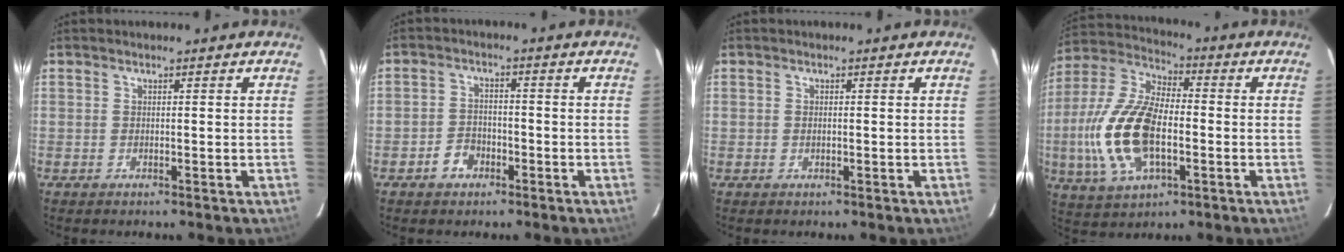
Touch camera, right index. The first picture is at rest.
{"total": 4.1, "force": [-2.5, 3.0, 1.5], "torque": [-0.035, 0.011, -0.040]}
{"total": 0.6, "force": [0.0, 0.3, 0.5], "torque": [-0.009, 0.001, -0.001]}
{"total": 18.1, "force": [-3.4, 8.9, 15.4], "torque": [-0.339, 0.001, -0.062]}